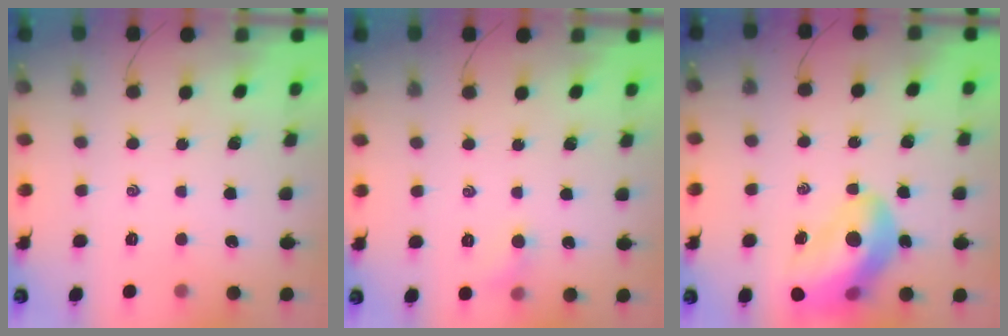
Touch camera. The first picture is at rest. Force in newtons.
{"total": 5.1, "press": 4.8, "slide": 1.6}
{"total": 16.8, "press": 16.2, "slide": 4.4}